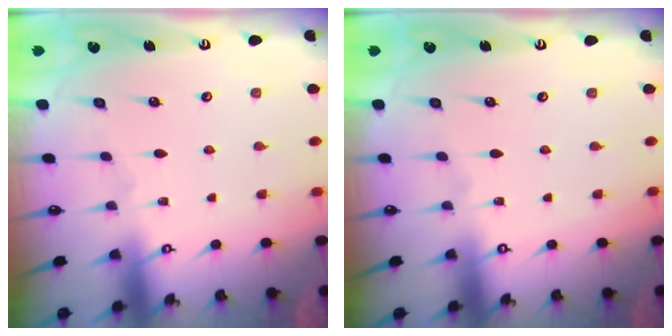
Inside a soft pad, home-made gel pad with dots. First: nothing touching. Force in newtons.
{"total": 0.0}